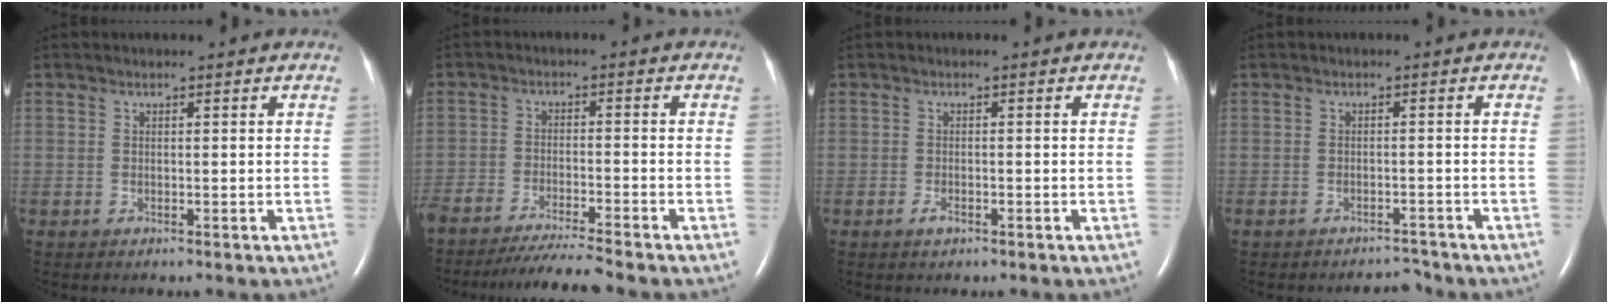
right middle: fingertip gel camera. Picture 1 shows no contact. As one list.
[{"total": 8.6, "force": [-7.9, -0.8, 3.2], "torque": [-0.044, -0.021, -0.134]}, {"total": 1.2, "force": [-0.7, 0.4, 0.9], "torque": [-0.018, 0.000, -0.012]}, {"total": 2.9, "force": [-2.8, 0.7, 0.2], "torque": [-0.002, -0.001, -0.042]}]